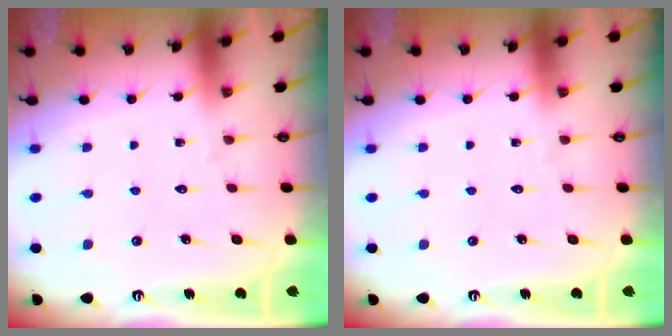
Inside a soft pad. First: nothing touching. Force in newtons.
{"total": 0.0}